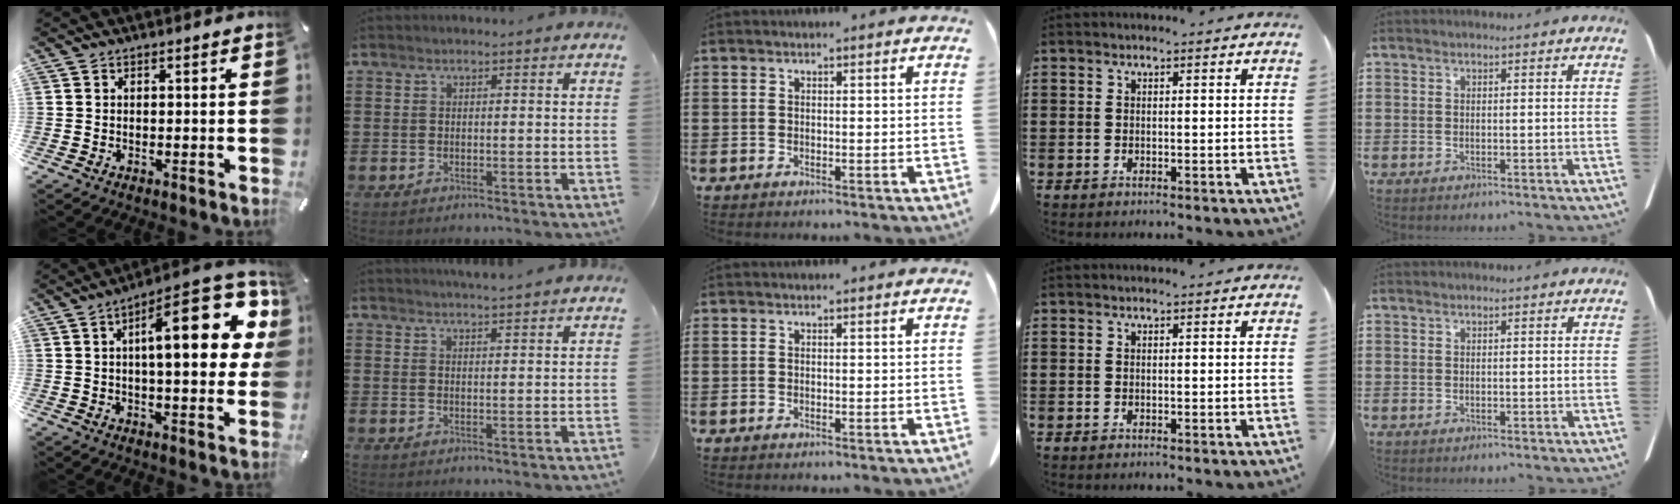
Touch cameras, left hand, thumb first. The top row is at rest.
{"thumb": {"total": 22.8, "force": [6.6, 8.4, 20.1], "torque": [-0.285, -0.023, 0.098]}, "index": {"total": 2.5, "force": [2.5, -0.3, 0.2], "torque": [-0.010, -0.008, 0.047]}}